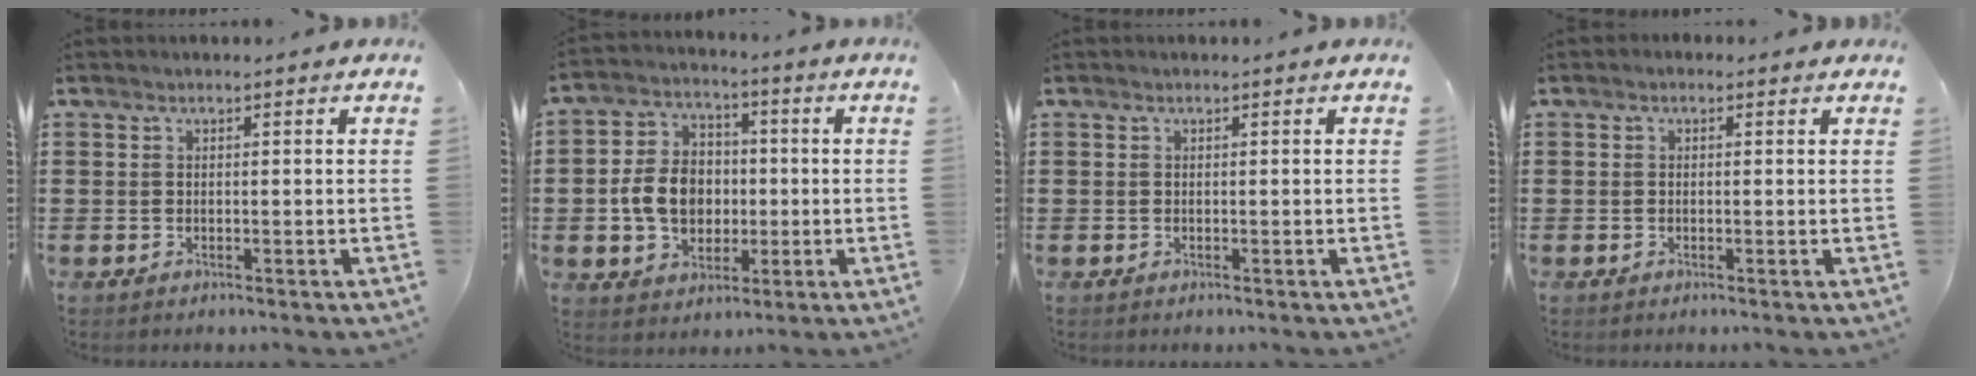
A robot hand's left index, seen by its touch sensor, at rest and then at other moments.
{"total": 8.6, "force": [-0.9, 7.1, 4.9], "torque": [-0.114, 0.014, -0.018]}
{"total": 0.0}
{"total": 0.6, "force": [-0.2, 0.5, 0.4], "torque": [-0.008, 0.002, -0.005]}